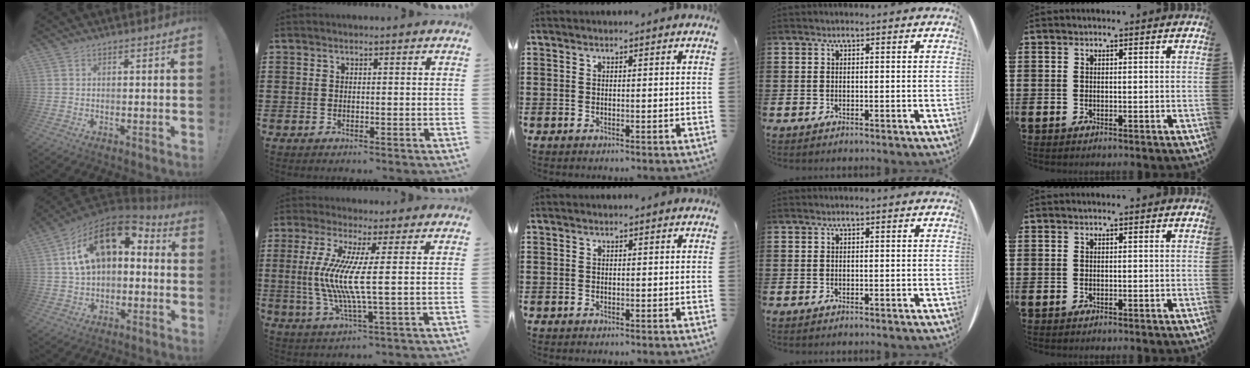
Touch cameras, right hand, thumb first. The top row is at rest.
{"thumb": {"total": 17.3, "force": [5.7, 9.8, 13.0], "torque": [-0.222, -0.010, 0.106]}, "index": {"total": 8.9, "force": [0.4, 0.0, 8.9], "torque": [-0.193, -0.023, -0.003]}, "middle": {"total": 0.5, "force": [-0.5, 0.2, 0.1], "torque": [-0.002, 0.001, -0.011]}}